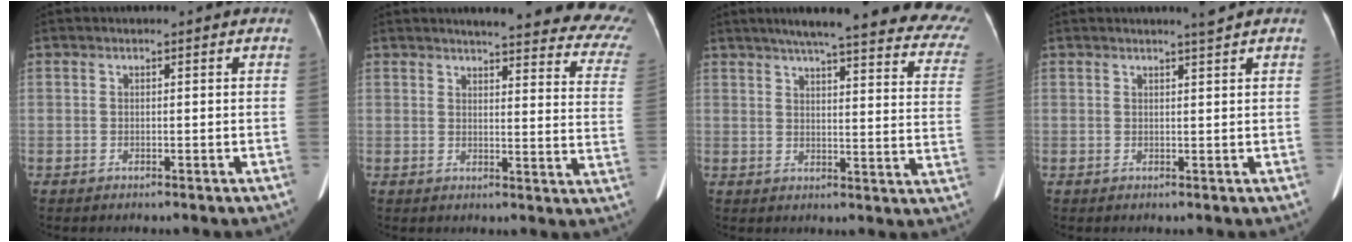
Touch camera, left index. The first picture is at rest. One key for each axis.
{"total": 19.8, "fx": 17.0, "fy": 3.0, "fz": 9.6, "tx": -0.097, "ty": -0.045, "tz": 0.169}
{"total": 25.8, "fx": 21.0, "fy": 3.2, "fz": 14.8, "tx": -0.168, "ty": -0.019, "tz": 0.236}
{"total": 1.4, "fx": 1.1, "fy": -0.7, "fz": 0.5, "tx": -0.017, "ty": -0.011, "tz": 0.023}